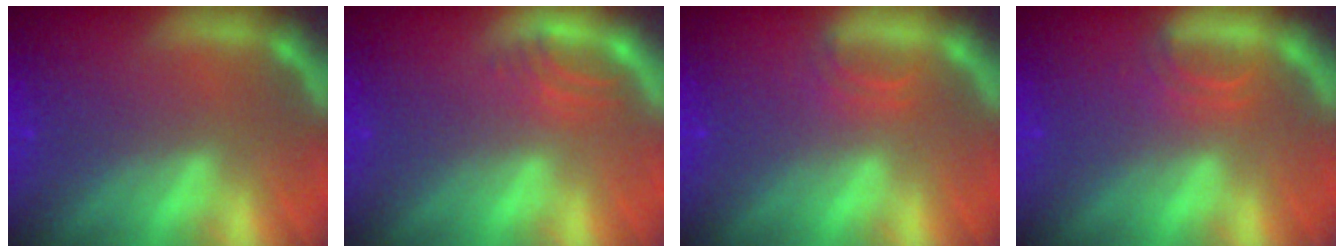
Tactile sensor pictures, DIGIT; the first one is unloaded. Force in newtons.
{"total": 2.0}
{"total": 1.4}
{"total": 1.9}